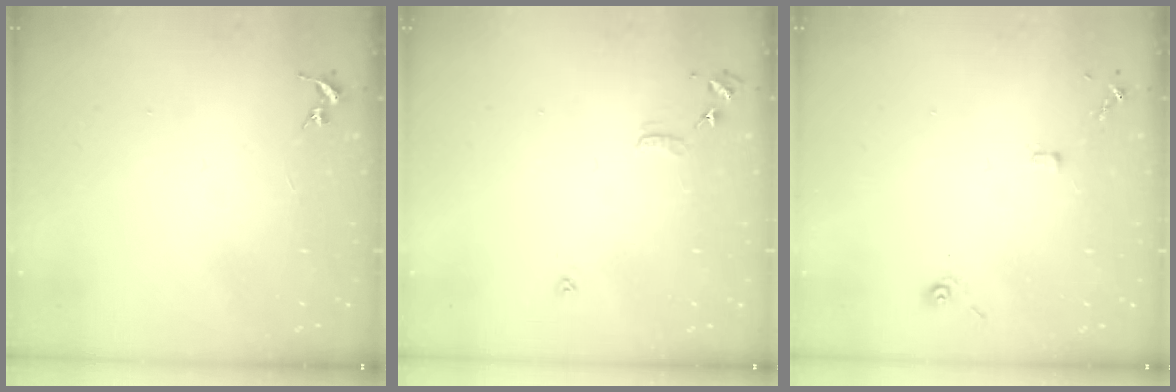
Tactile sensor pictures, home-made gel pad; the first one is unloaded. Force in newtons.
{"total": 7.4, "press": 7.4, "slide": 0.7}
{"total": 6.5, "press": 6.4, "slide": 0.6}